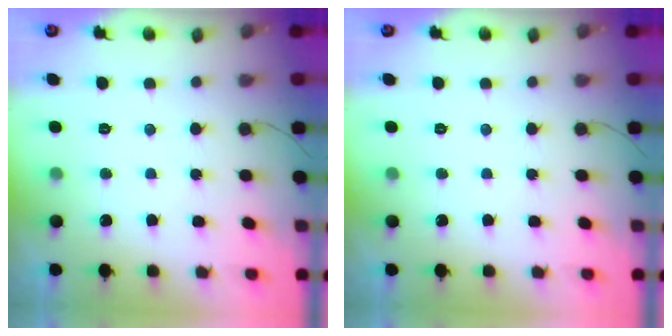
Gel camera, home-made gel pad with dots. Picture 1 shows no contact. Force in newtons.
{"total": 0.0}